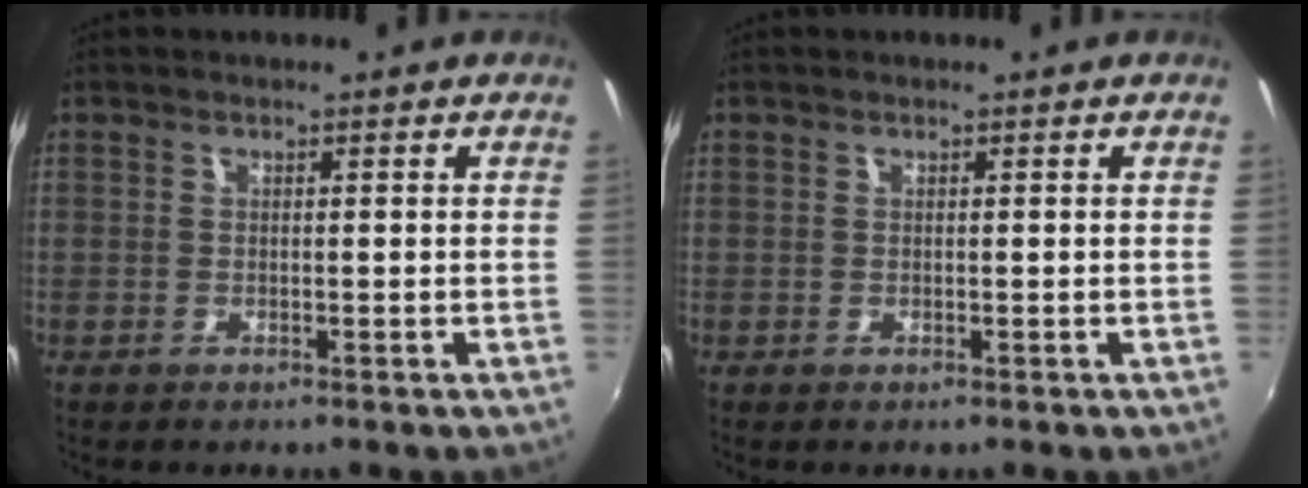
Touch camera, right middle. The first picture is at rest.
{"total": 0.0}